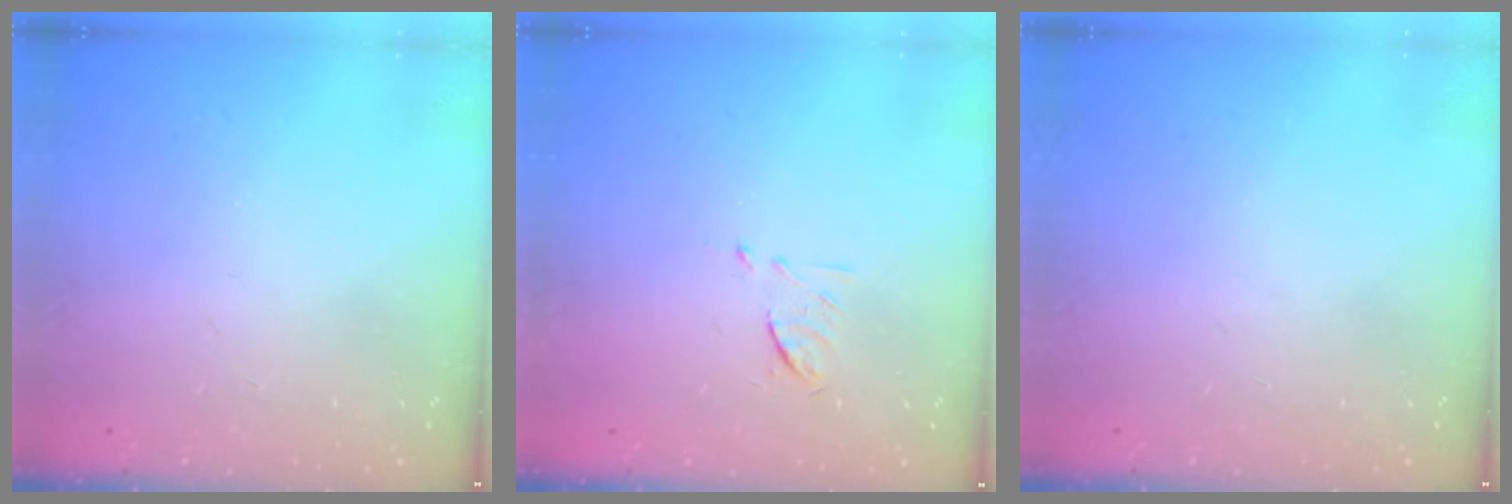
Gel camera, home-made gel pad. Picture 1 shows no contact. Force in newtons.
{"total": 6.6, "press": 6.5, "slide": 0.9}
{"total": 0.0}